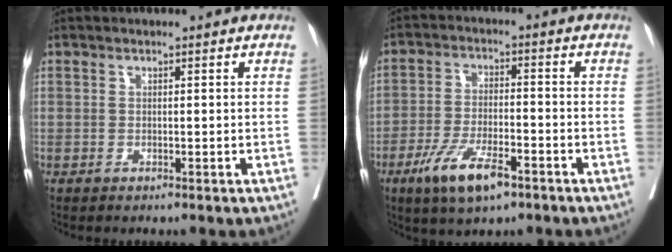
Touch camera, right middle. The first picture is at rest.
{"total": 9.1, "force": [-5.3, 2.5, 6.9], "torque": [-0.136, -0.013, -0.091]}